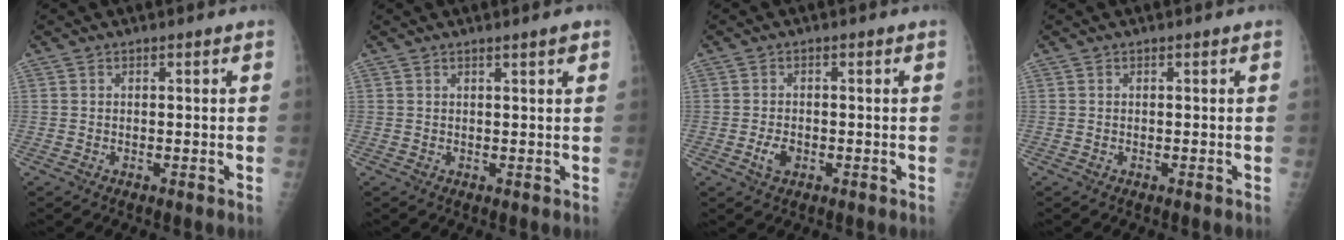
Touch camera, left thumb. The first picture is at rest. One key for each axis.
{"total": 1.6, "fx": 1.0, "fy": 0.0, "fz": 1.2, "tx": -0.017, "ty": -0.004, "tz": 0.015}
{"total": 2.8, "fx": -1.0, "fy": 1.8, "fz": 1.9, "tx": -0.034, "ty": 0.001, "tz": -0.016}
{"total": 0.0}